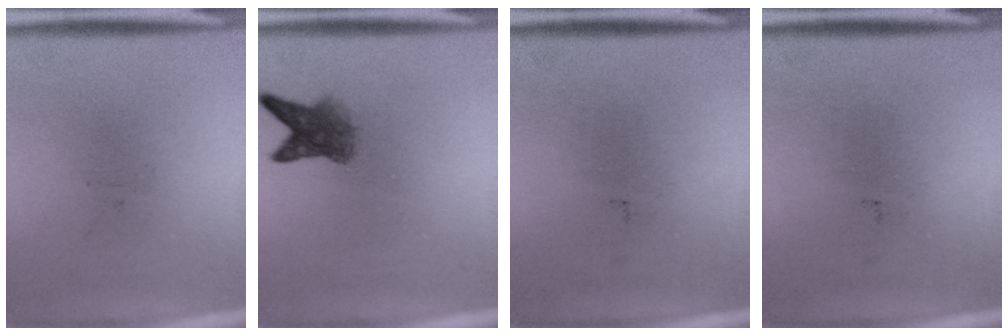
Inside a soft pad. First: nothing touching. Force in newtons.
{"total": 4.2}
{"total": 0.0}
{"total": 0.0}